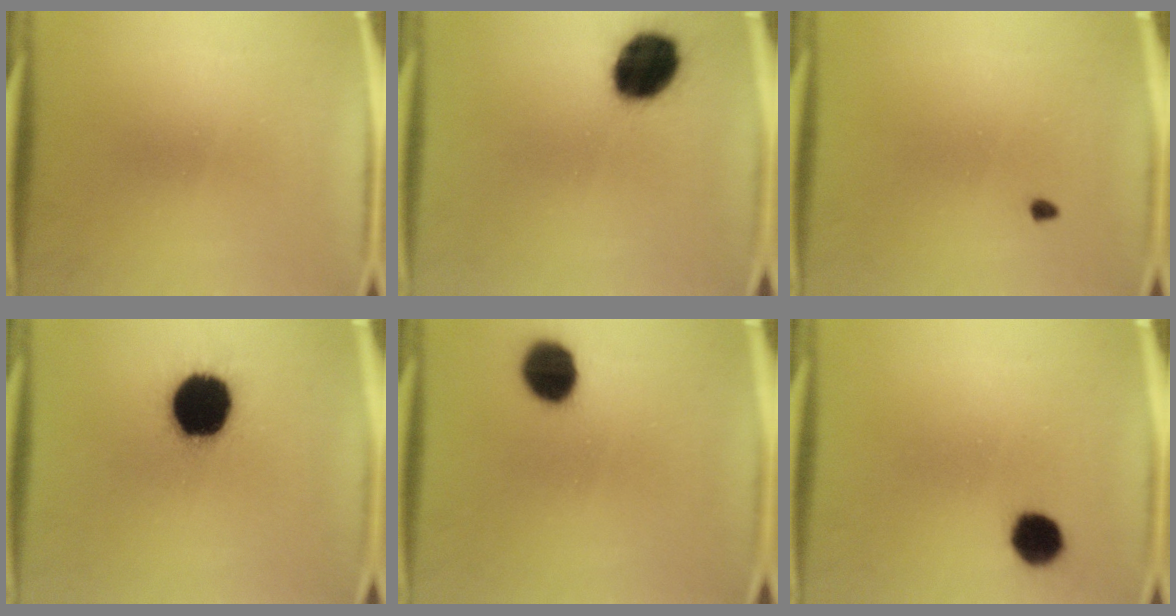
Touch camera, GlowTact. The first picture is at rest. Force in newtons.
{"total": 13.4}
{"total": 0.7}
{"total": 19.6}
{"total": 9.5}
{"total": 6.2}